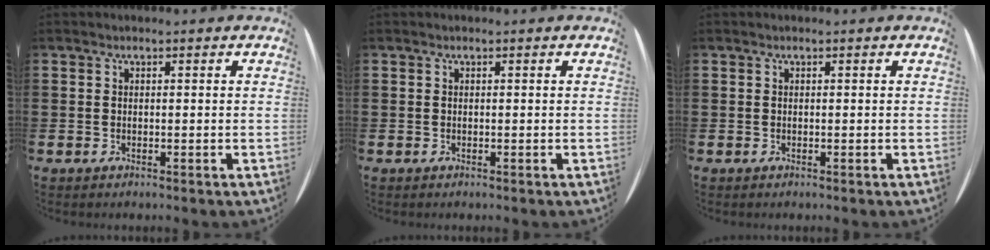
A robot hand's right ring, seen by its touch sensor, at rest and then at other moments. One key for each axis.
{"total": 0.0}
{"total": 0.0}